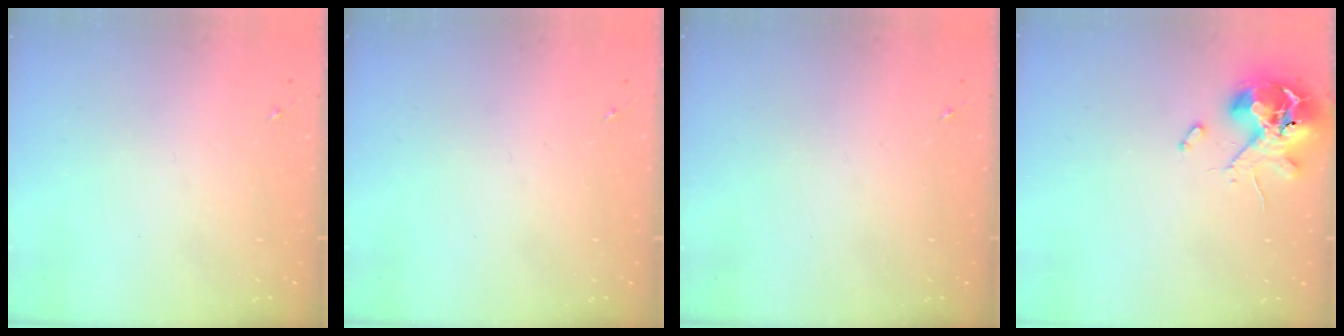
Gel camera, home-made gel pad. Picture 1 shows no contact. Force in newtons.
{"total": 0.0}
{"total": 0.0}
{"total": 10.7, "press": 10.6, "slide": 1.4}